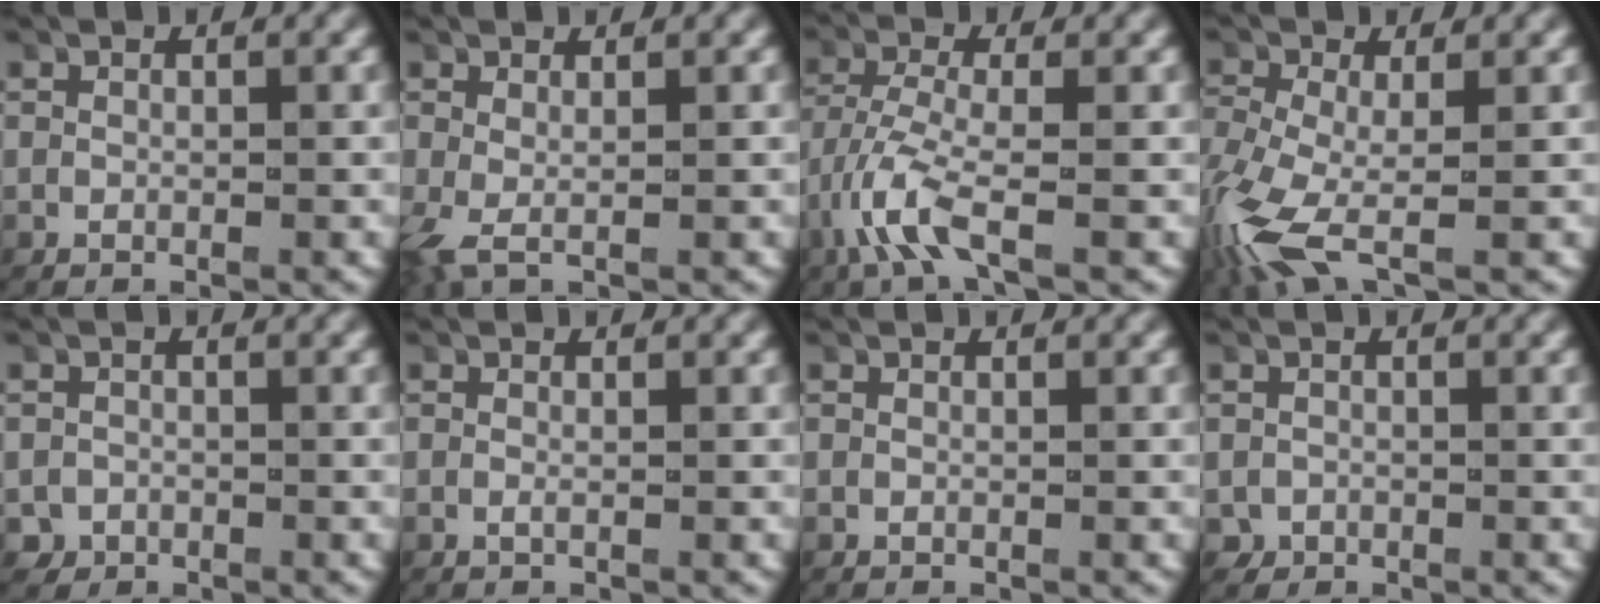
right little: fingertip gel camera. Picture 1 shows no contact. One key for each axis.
{"total": 1.4, "fx": -0.1, "fy": 0.6, "fz": 1.3, "tx": -0.045, "ty": -0.012, "tz": 0.006}
{"total": 4.1, "fx": -1.8, "fy": 1.9, "fz": 3.1, "tx": -0.092, "ty": -0.023, "tz": -0.024}
{"total": 4.3, "fx": -1.4, "fy": 2.3, "fz": 3.3, "tx": -0.109, "ty": -0.034, "tz": -0.012}
{"total": 2.3, "fx": -0.7, "fy": 2.2, "fz": 0.2, "tx": -0.014, "ty": -0.018, "tz": -0.006}
{"total": 0.0}
{"total": 0.0}
{"total": 1.7, "fx": -0.4, "fy": 1.7, "fz": 0.1, "tx": -0.014, "ty": -0.015, "tz": -0.001}